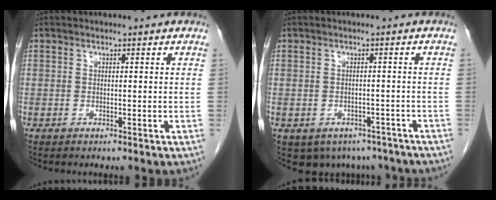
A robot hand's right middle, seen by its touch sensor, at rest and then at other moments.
{"total": 7.9, "force": [-5.6, 5.3, 1.9], "torque": [-0.020, 0.003, -0.063]}